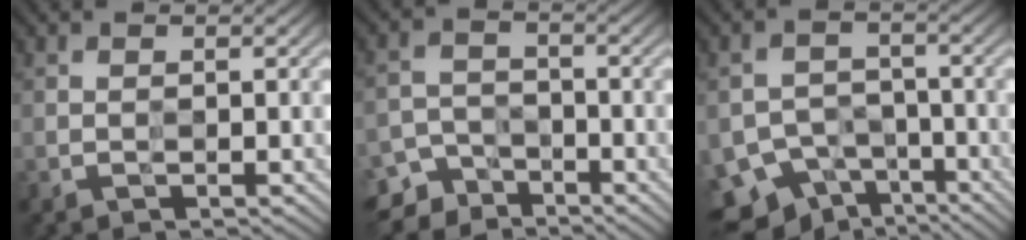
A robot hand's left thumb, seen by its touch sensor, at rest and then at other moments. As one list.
[{"total": 6.0, "force": [-4.8, 3.5, 1.1], "torque": [-0.018, -0.005, -0.091]}, {"total": 8.9, "force": [-6.3, 5.5, 3.0], "torque": [-0.056, -0.015, -0.104]}]